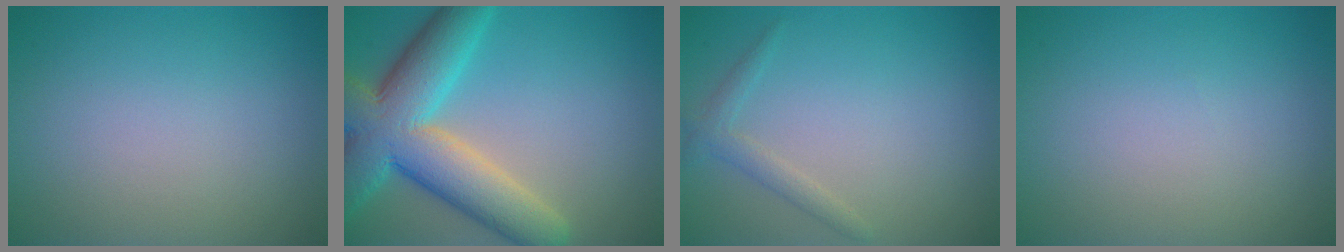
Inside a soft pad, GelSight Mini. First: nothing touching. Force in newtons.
{"total": 10.7, "press": 10.6, "slide": 0.6}
{"total": 1.5, "press": 1.5, "slide": 0.1}
{"total": 0.0}